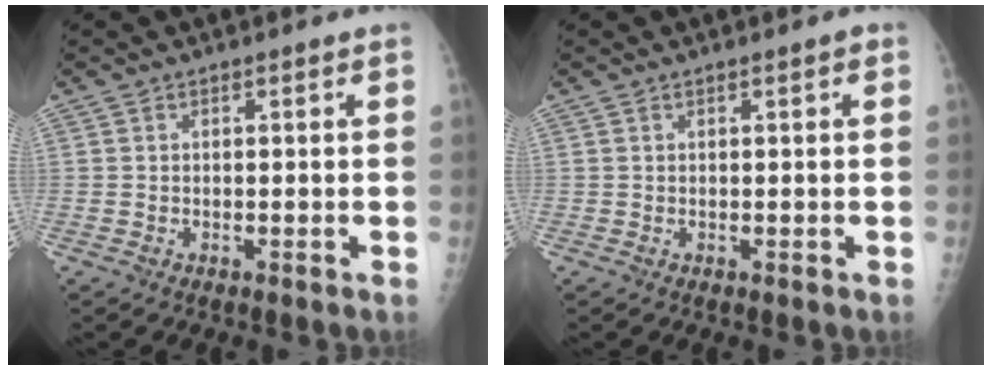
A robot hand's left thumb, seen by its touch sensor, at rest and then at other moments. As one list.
[{"total": 0.6, "force": [0.2, 0.1, 0.6], "torque": [-0.010, 0.002, 0.000]}]